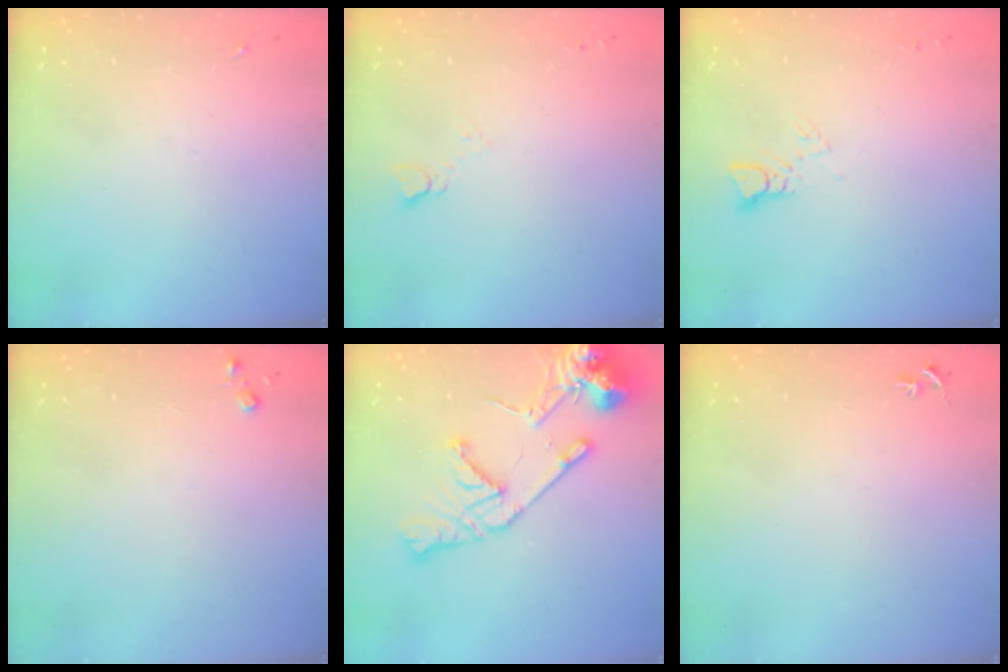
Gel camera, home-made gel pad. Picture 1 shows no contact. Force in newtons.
{"total": 3.8, "press": 3.8, "slide": 0.3}
{"total": 2.9, "press": 2.9, "slide": 0.2}
{"total": 3.6, "press": 3.6, "slide": 0.4}
{"total": 16.2, "press": 16.0, "slide": 2.5}
{"total": 2.7, "press": 2.7, "slide": 0.3}